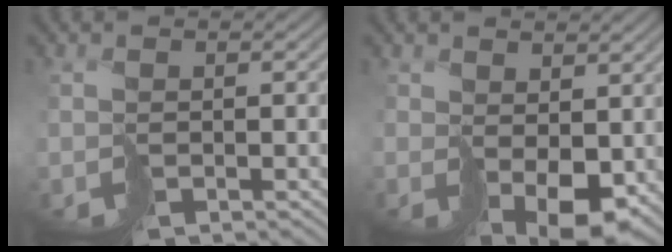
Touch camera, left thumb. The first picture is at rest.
{"total": 5.4, "force": [1.3, 3.4, 4.1], "torque": [-0.083, -0.021, 0.044]}